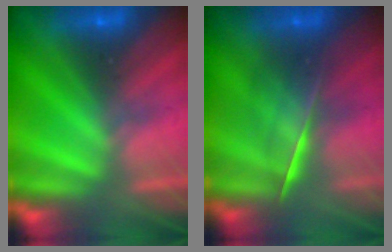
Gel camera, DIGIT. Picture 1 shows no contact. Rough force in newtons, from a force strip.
{"total": 2.1}